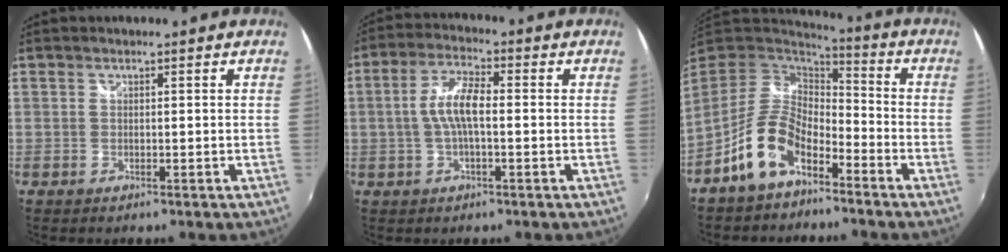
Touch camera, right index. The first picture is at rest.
{"total": 6.9, "force": [-0.5, 2.2, 6.5], "torque": [-0.131, 0.012, -0.012]}
{"total": 11.9, "force": [-6.9, 6.0, 7.6], "torque": [-0.159, 0.008, -0.131]}